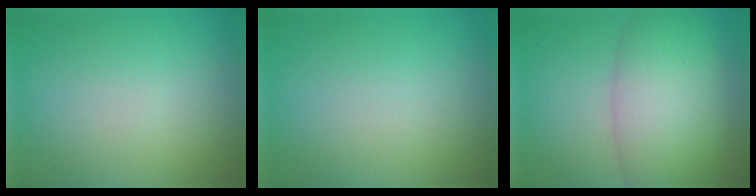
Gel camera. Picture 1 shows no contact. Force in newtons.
{"total": 0.0}
{"total": 8.1, "press": 8.1, "slide": 0.3}